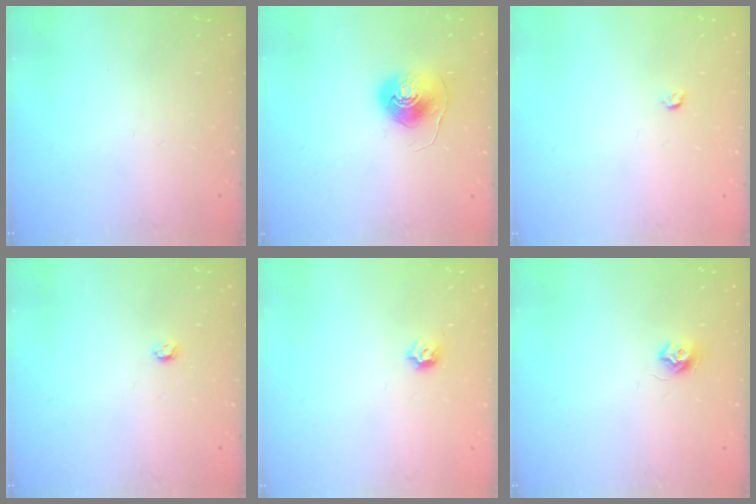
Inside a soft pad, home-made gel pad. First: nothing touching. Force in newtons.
{"total": 9.1, "press": 9.1, "slide": 0.4}
{"total": 3.2, "press": 3.2, "slide": 0.4}
{"total": 3.2, "press": 3.2, "slide": 0.5}
{"total": 4.0, "press": 3.9, "slide": 0.8}
{"total": 7.6, "press": 7.5, "slide": 0.5}